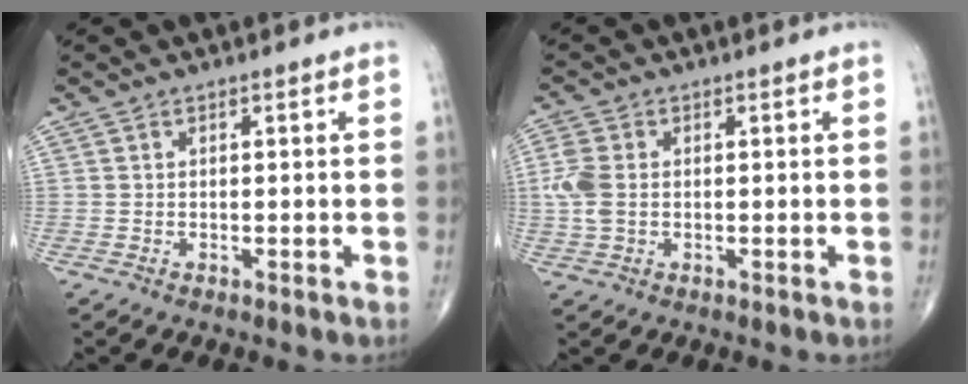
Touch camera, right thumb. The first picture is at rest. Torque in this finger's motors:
{"motor_torque": [0.09, 0.08, 0.45, 0.22, 0.05]}